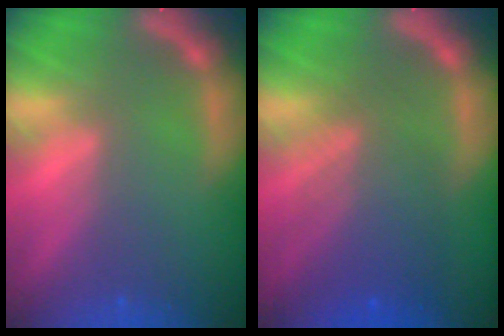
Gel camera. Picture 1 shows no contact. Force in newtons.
{"total": 6.6}